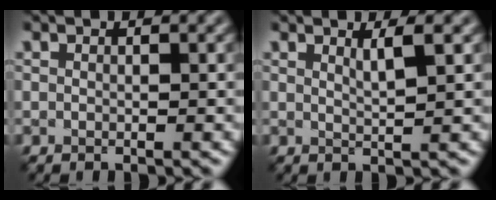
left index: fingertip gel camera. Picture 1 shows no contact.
{"total": 1.9, "force": [1.0, 0.4, 1.6], "torque": [-0.017, 0.001, 0.011]}